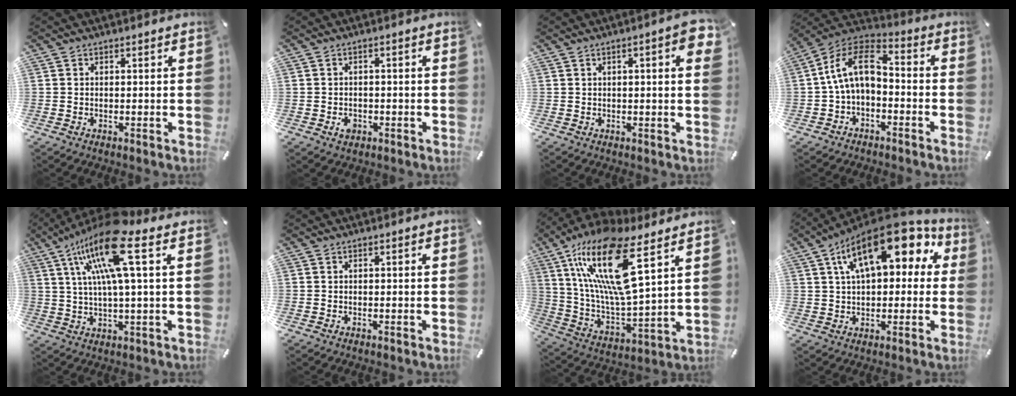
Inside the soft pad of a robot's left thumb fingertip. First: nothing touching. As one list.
[{"total": 2.8, "force": [-1.1, 1.9, 1.7], "torque": [-0.030, 0.006, -0.020]}, {"total": 5.2, "force": [1.3, 1.2, 4.9], "torque": [-0.074, 0.000, 0.019]}, {"total": 12.4, "force": [-0.6, 7.9, 9.5], "torque": [-0.209, 0.013, -0.017]}, {"total": 16.6, "force": [6.4, 3.4, 15.0], "torque": [-0.297, -0.008, 0.100]}, {"total": 0.0}, {"total": 22.1, "force": [12.1, 6.4, 17.3], "torque": [-0.365, -0.068, 0.195]}, {"total": 18.3, "force": [8.3, 9.1, 13.5], "torque": [-0.221, -0.031, 0.139]}]